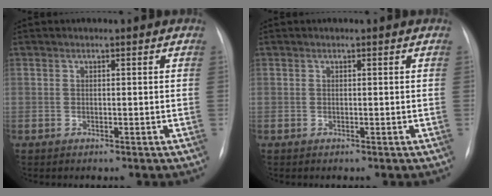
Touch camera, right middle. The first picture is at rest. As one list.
[{"total": 0.0}]